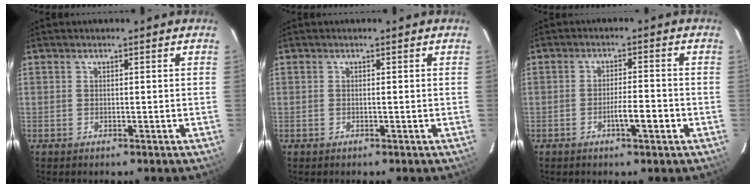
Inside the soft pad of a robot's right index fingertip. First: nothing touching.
{"total": 0.6, "force": [-0.1, 0.2, 0.5], "torque": [-0.014, 0.000, -0.002]}
{"total": 4.5, "force": [-1.9, 0.7, 4.1], "torque": [-0.067, 0.003, -0.030]}